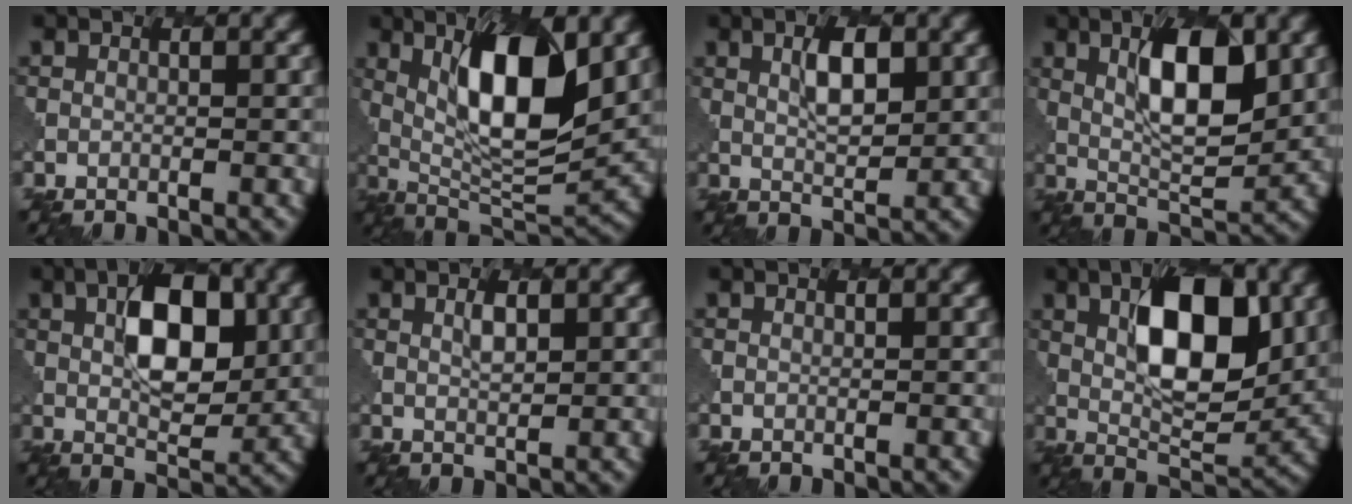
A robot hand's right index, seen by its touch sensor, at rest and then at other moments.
{"total": 10.2, "force": [2.9, 3.3, 9.2], "torque": [-0.146, -0.010, 0.055]}
{"total": 3.5, "force": [1.5, 1.3, 2.8], "torque": [-0.050, 0.001, 0.029]}
{"total": 7.6, "force": [2.5, 2.6, 6.7], "torque": [-0.106, -0.002, 0.045]}
{"total": 7.5, "force": [1.9, 3.8, 6.2], "torque": [-0.088, 0.006, 0.032]}
{"total": 1.4, "force": [0.9, 0.3, 0.9], "torque": [-0.020, -0.002, 0.018]}
{"total": 0.0}
{"total": 9.6, "force": [2.7, 4.2, 8.3], "torque": [-0.122, 0.003, 0.045]}